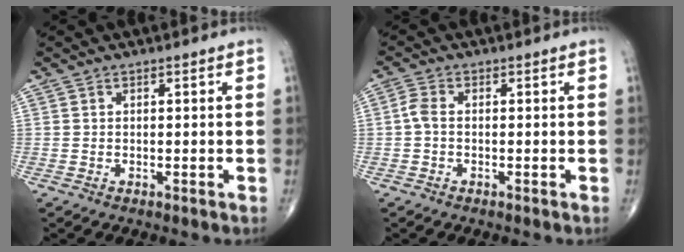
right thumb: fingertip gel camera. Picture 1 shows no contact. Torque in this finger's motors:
{"motor_torque": [-0.24, 0.26, 0.35, -0.02, 0.01]}